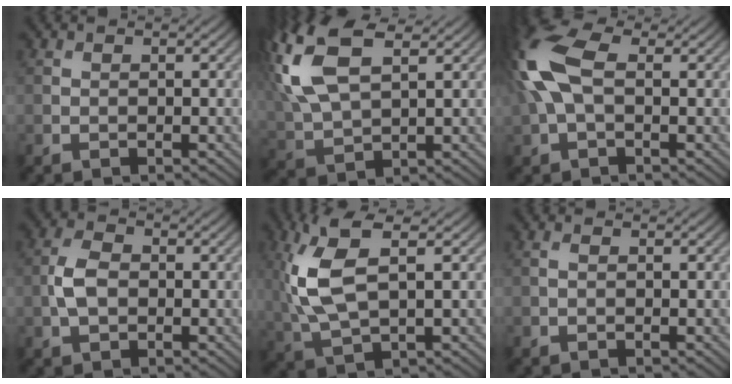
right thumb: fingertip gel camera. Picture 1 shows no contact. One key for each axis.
{"total": 13.9, "fx": 5.4, "fy": 6.9, "fz": 10.8, "tx": -0.274, "ty": 0.017, "tz": 0.103}
{"total": 10.5, "fx": 1.7, "fy": 5.7, "fz": 8.6, "tx": -0.231, "ty": 0.023, "tz": 0.020}
{"total": 4.1, "fx": -0.4, "fy": 2.7, "fz": 3.0, "tx": -0.070, "ty": 0.004, "tz": -0.012}
{"total": 9.6, "fx": 2.1, "fy": 3.9, "fz": 8.5, "tx": -0.208, "ty": 0.005, "tz": 0.040}
{"total": 0.6, "fx": 0.1, "fy": 0.2, "fz": 0.5, "tx": -0.016, "ty": 0.002, "tz": 0.000}